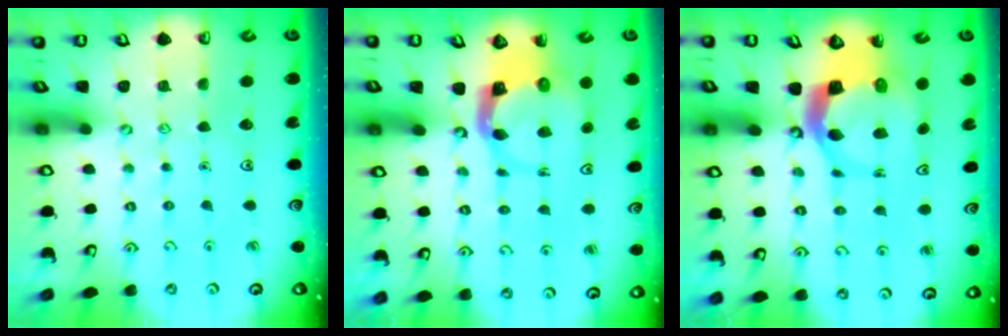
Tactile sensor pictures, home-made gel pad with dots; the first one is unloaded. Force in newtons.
{"total": 5.4, "press": 5.3, "slide": 1.0}
{"total": 7.2, "press": 7.2, "slide": 1.0}